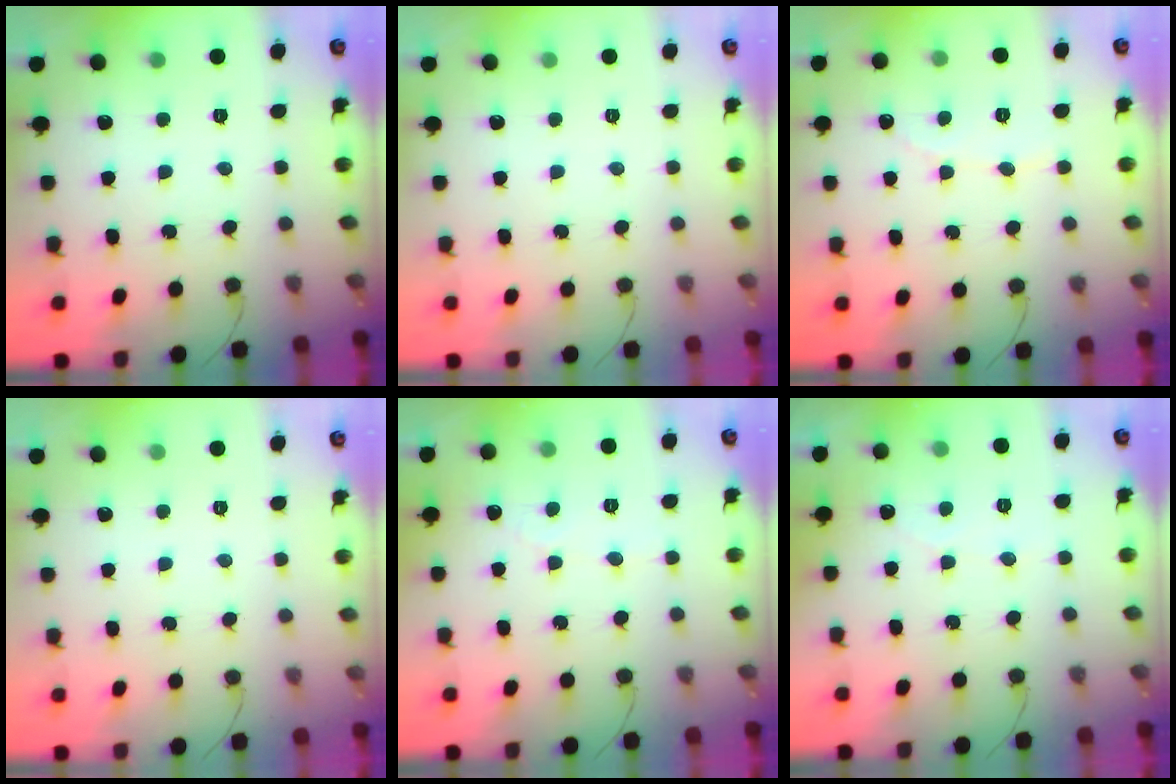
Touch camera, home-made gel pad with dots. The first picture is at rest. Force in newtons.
{"total": 0.0}
{"total": 3.3, "press": 3.3, "slide": 0.2}
{"total": 0.0}
{"total": 3.0, "press": 3.0, "slide": 0.2}
{"total": 2.5, "press": 2.5, "slide": 0.1}